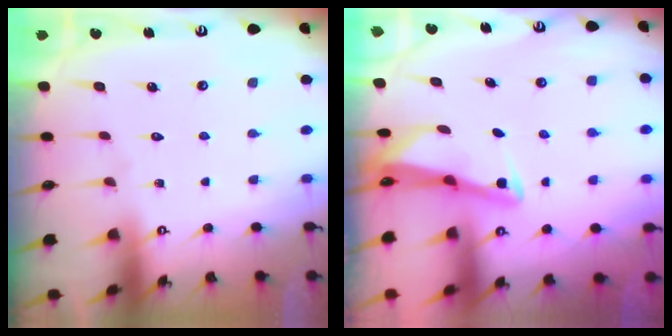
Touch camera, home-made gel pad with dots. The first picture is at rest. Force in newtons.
{"total": 2.8, "press": 2.8, "slide": 0.2}